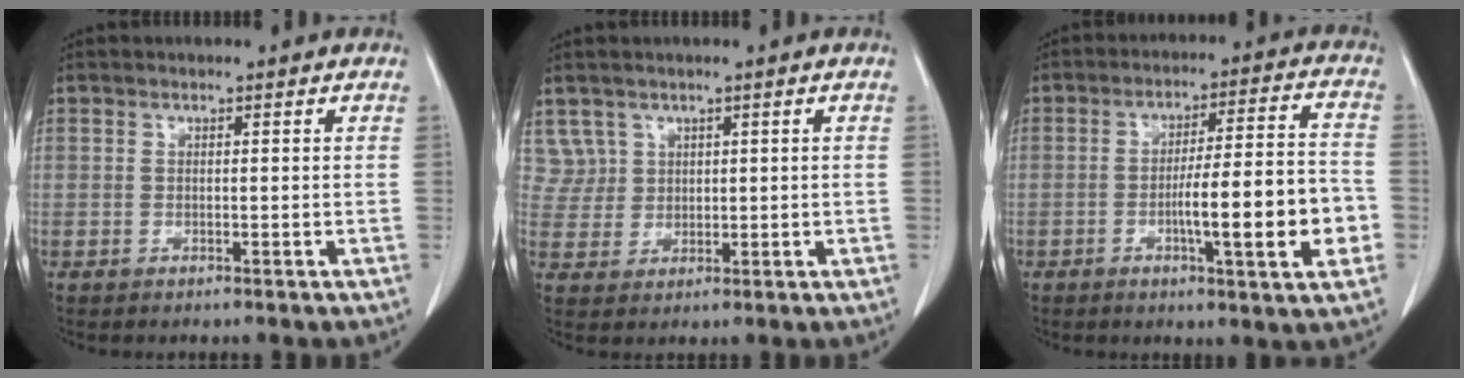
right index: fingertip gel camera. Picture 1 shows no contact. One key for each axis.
{"total": 3.8, "fx": 2.1, "fy": 3.2, "fz": -0.4, "tx": 0.019, "ty": 0.006, "tz": 0.043}
{"total": 13.6, "fx": -3.7, "fy": 1.0, "fz": 13.1, "tx": -0.198, "ty": 0.007, "tz": -0.055}